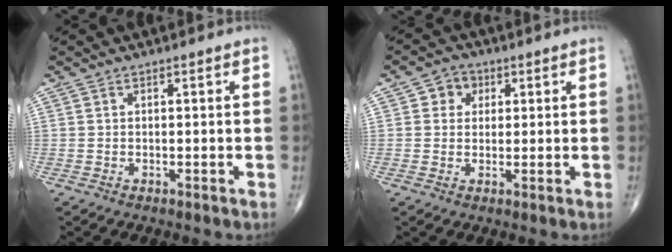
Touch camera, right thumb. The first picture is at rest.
{"total": 4.0, "force": [1.2, 3.5, 1.4], "torque": [0.003, 0.002, 0.012]}